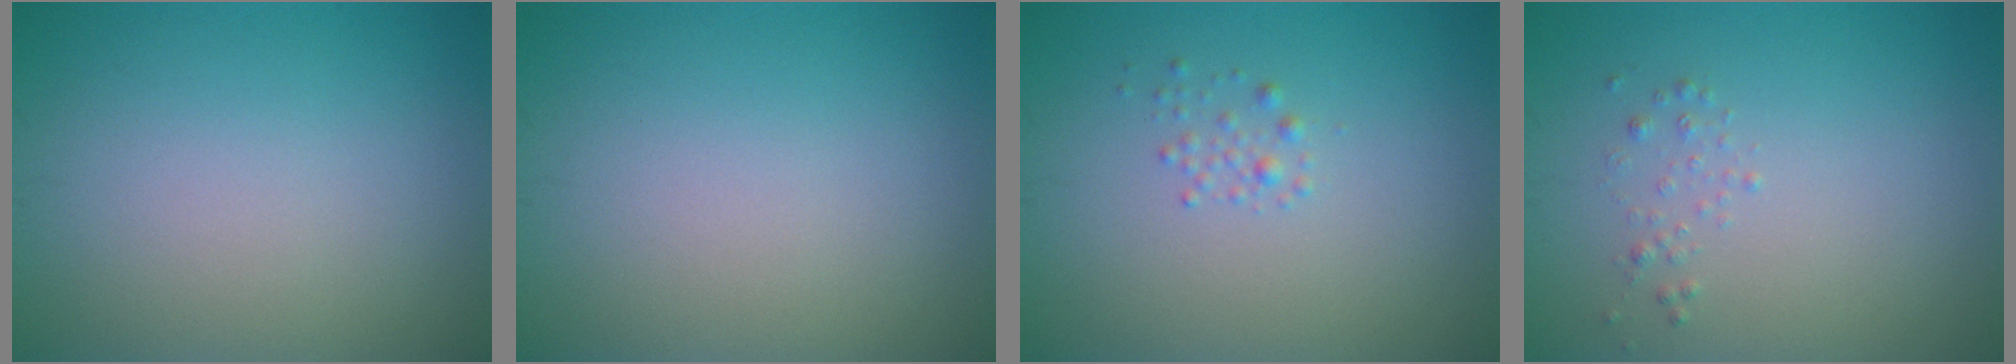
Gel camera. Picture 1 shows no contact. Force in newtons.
{"total": 0.0}
{"total": 0.9, "press": 0.9, "slide": 0.0}
{"total": 0.7, "press": 0.7, "slide": 0.0}